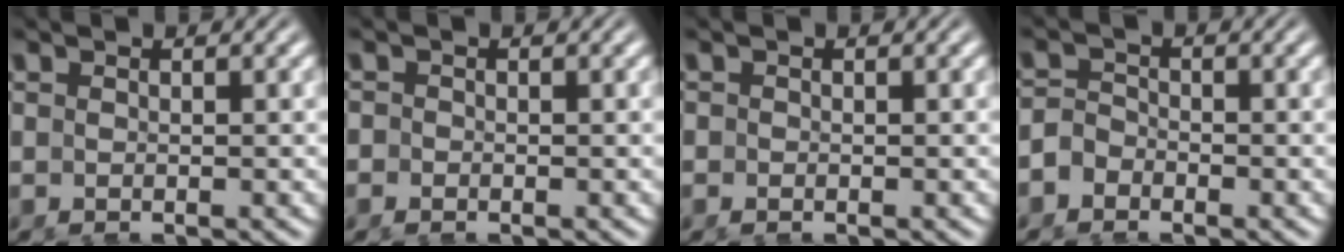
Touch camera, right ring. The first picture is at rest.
{"total": 0.9, "force": [-0.5, 0.8, 0.0], "torque": [-0.005, -0.005, -0.012]}
{"total": 0.7, "force": [-0.2, 0.7, 0.2], "torque": [-0.005, -0.001, -0.006]}
{"total": 2.2, "force": [-1.3, 1.7, 0.5], "torque": [-0.015, -0.010, -0.024]}